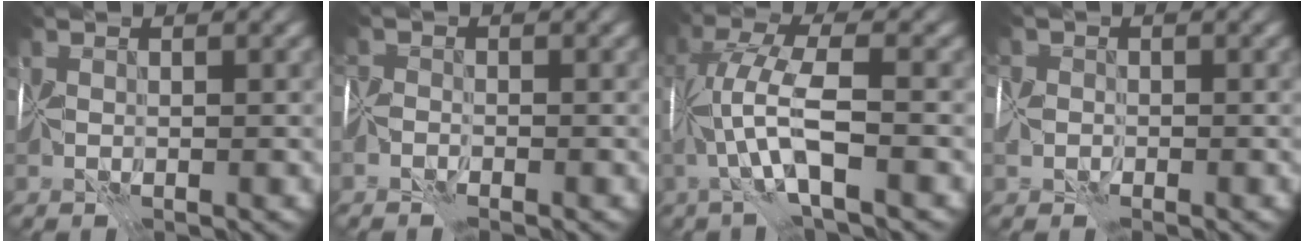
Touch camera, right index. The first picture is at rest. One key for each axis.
{"total": 1.8, "fx": -1.6, "fy": 0.7, "fz": 0.5, "tx": -0.002, "ty": 0.002, "tz": -0.038}
{"total": 6.6, "fx": -1.6, "fy": 1.4, "fz": 6.2, "tx": -0.128, "ty": 0.021, "tz": -0.038}
{"total": 3.0, "fx": -1.6, "fy": 2.3, "fz": 1.2, "tx": -0.013, "ty": -0.004, "tz": -0.030}